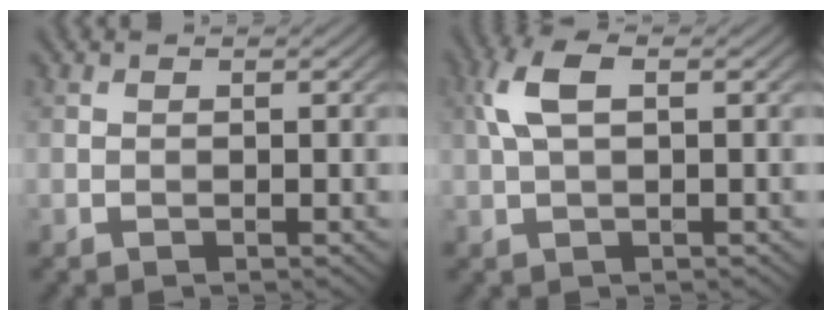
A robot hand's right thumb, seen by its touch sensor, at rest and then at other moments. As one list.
[{"total": 4.7, "force": [1.1, 2.0, 4.2], "torque": [-0.100, 0.013, 0.020]}]